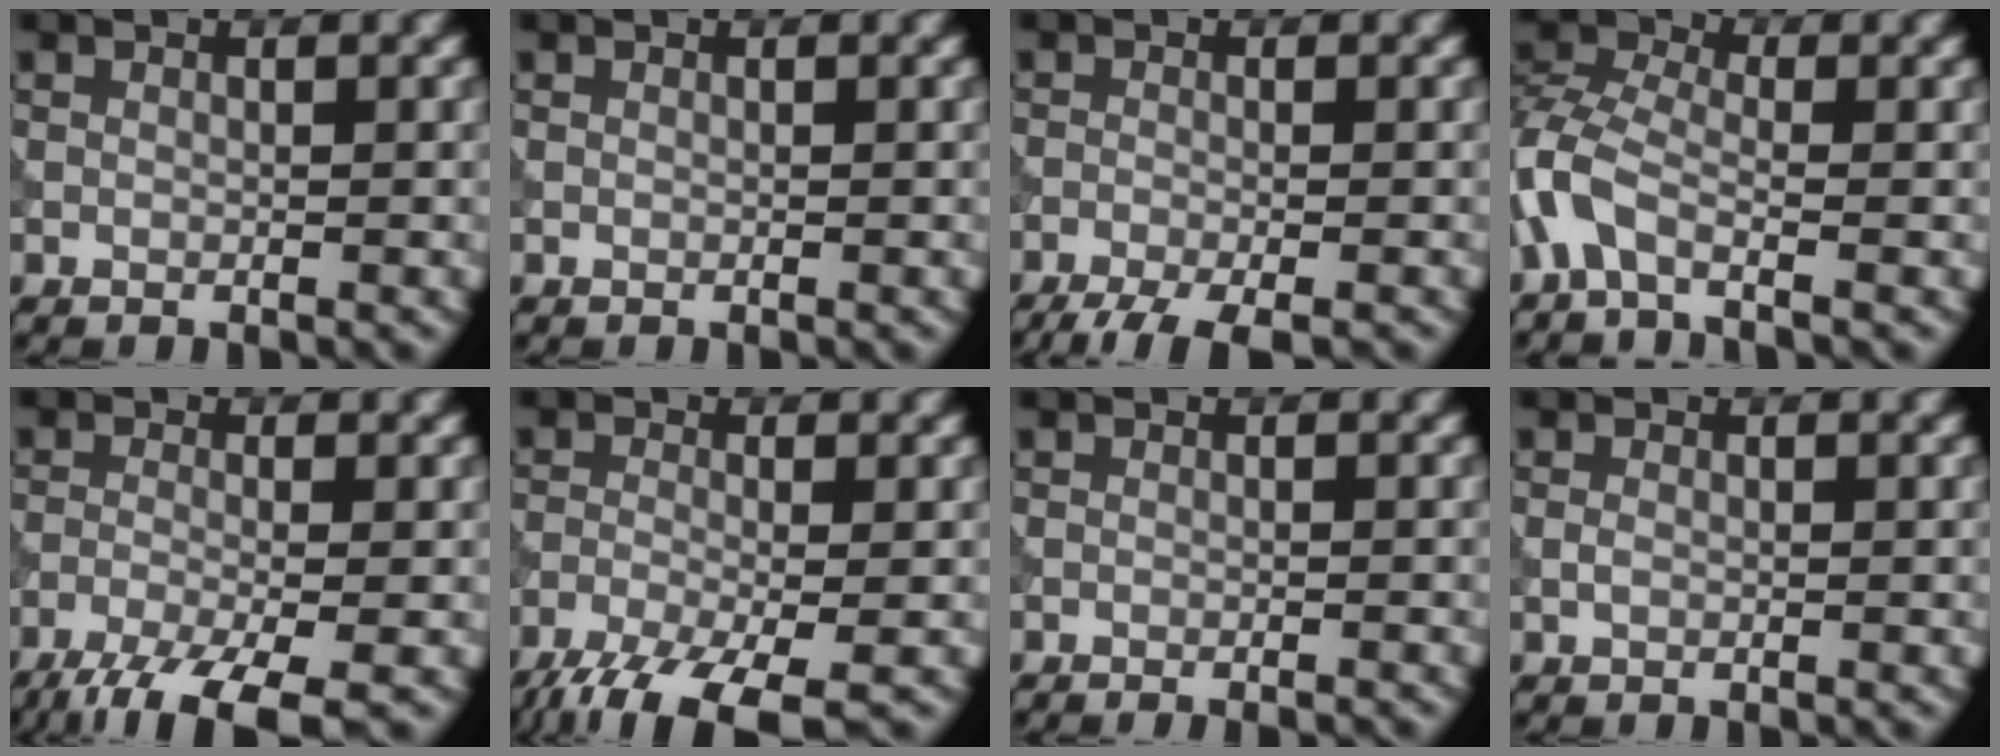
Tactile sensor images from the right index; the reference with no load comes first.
{"total": 0.0}
{"total": 5.1, "force": [-3.9, 0.9, 3.1], "torque": [-0.041, -0.017, -0.073]}
{"total": 4.5, "force": [-2.4, 2.0, 3.3], "torque": [-0.080, 0.005, -0.067]}
{"total": 7.2, "force": [-4.8, 1.8, 5.0], "torque": [-0.090, -0.019, -0.096]}
{"total": 8.0, "force": [-5.6, 2.2, 5.3], "torque": [-0.109, -0.033, -0.104]}
{"total": 1.6, "force": [-1.4, 0.3, 0.8], "torque": [-0.002, 0.001, -0.018]}
{"total": 0.6, "force": [-0.2, 0.4, 0.5], "torque": [-0.012, 0.000, -0.005]}